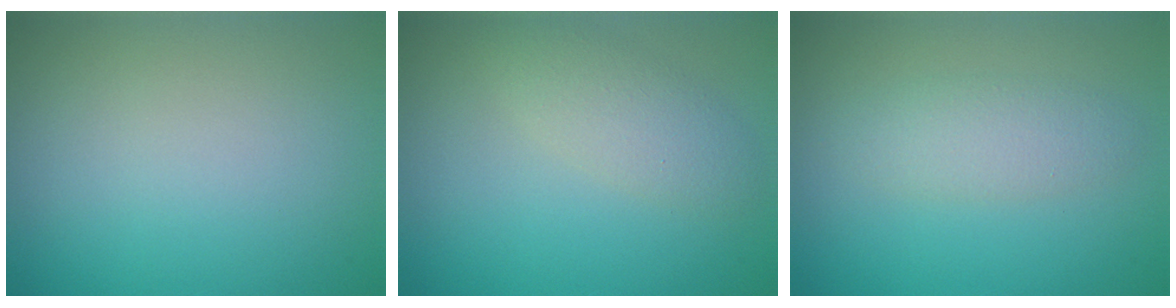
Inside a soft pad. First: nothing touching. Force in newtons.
{"total": 2.8, "press": 2.8, "slide": 0.2}
{"total": 2.4, "press": 2.4, "slide": 0.1}